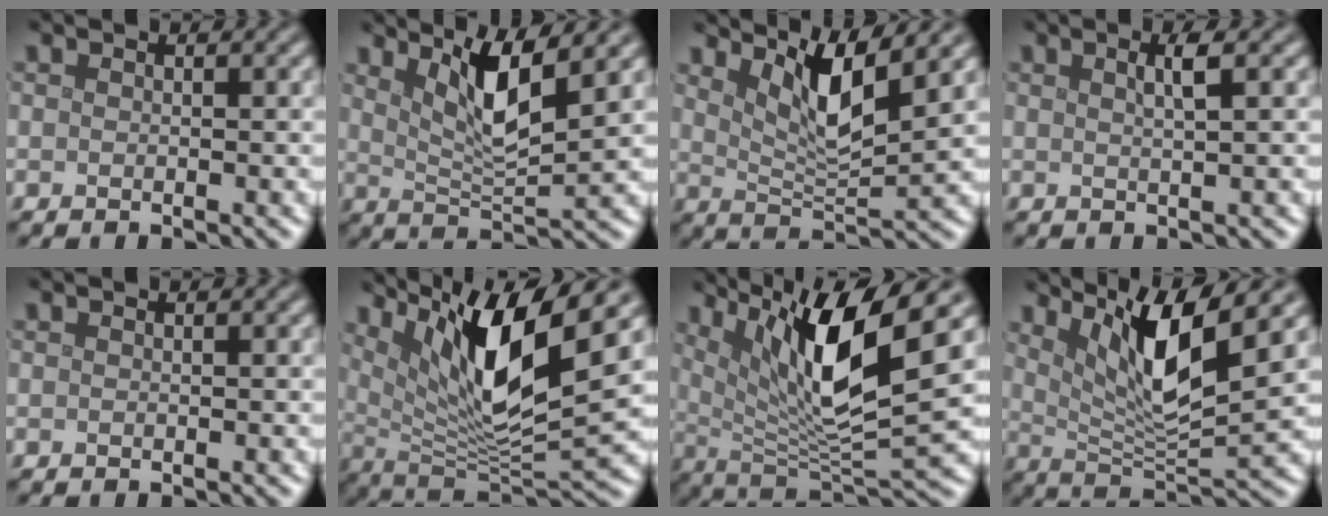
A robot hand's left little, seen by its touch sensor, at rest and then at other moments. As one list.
[{"total": 5.3, "force": [2.7, 1.0, 4.4], "torque": [-0.081, -0.009, 0.052]}, {"total": 5.4, "force": [3.0, 1.2, 4.3], "torque": [-0.079, -0.010, 0.056]}, {"total": 2.0, "force": [0.7, 0.5, 1.8], "torque": [-0.028, 0.004, 0.007]}, {"total": 0.0}, {"total": 11.5, "force": [4.9, 2.8, 10.1], "torque": [-0.171, -0.005, 0.094]}, {"total": 11.3, "force": [4.7, 2.6, 10.0], "torque": [-0.167, -0.007, 0.091]}, {"total": 7.9, "force": [3.8, 1.7, 6.6], "torque": [-0.112, -0.008, 0.071]}]